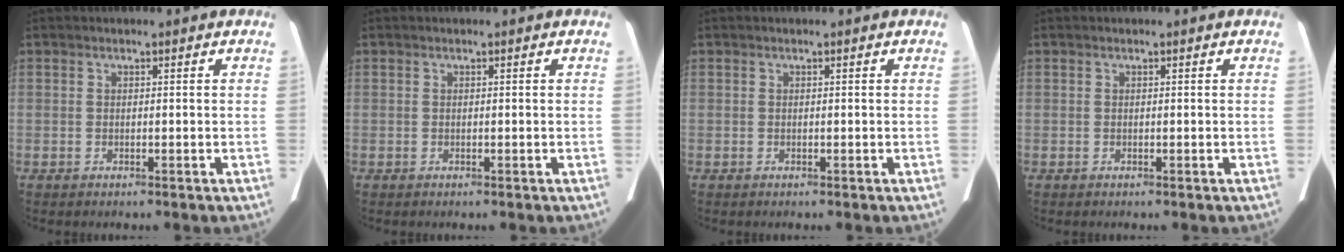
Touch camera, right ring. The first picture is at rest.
{"total": 0.0}
{"total": 0.0}
{"total": 0.0}